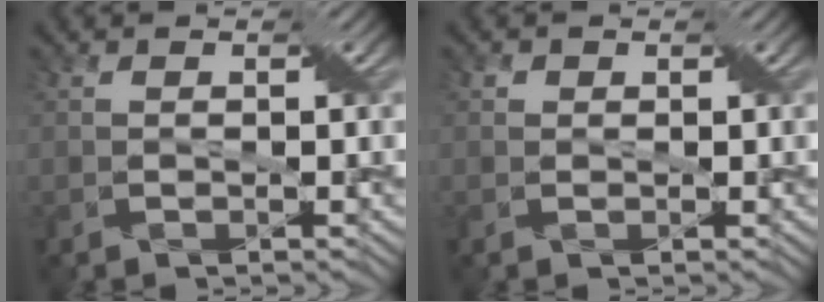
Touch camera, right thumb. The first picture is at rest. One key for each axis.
{"total": 0.8, "fx": 0.4, "fy": 0.7, "fz": 0.1, "tx": 0.001, "ty": -0.002, "tz": 0.007}